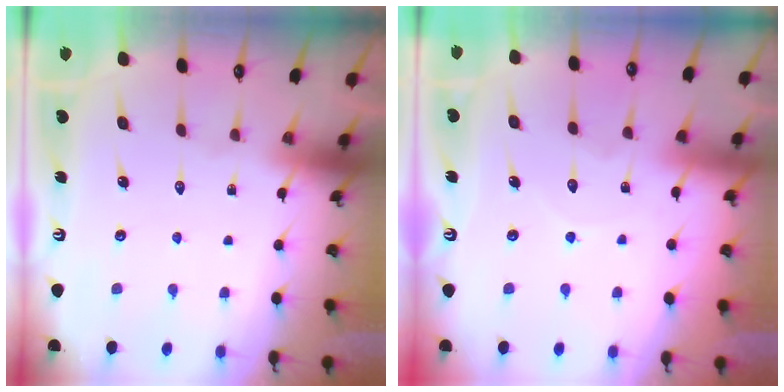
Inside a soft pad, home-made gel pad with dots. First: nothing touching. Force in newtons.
{"total": 5.3, "press": 5.3, "slide": 0.3}